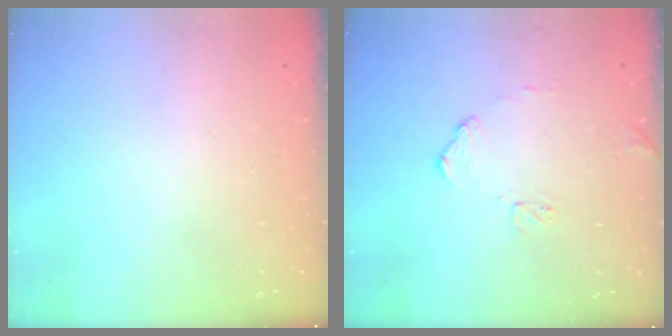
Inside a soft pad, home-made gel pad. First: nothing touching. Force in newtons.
{"total": 9.7, "press": 9.7, "slide": 0.4}